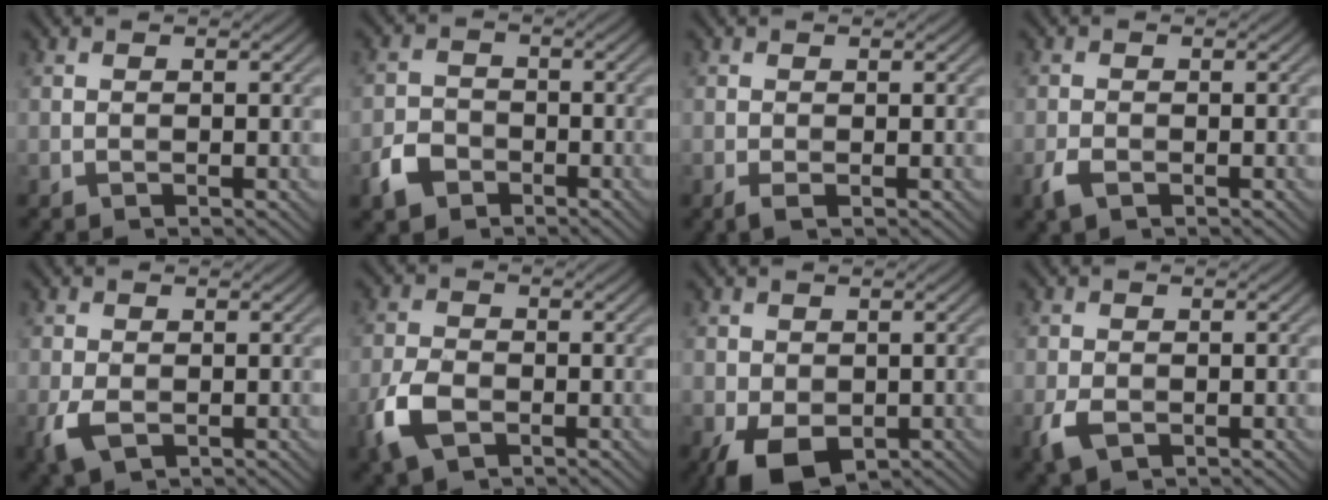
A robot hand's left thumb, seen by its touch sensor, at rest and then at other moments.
{"total": 4.3, "force": [-2.5, 3.2, 1.3], "torque": [-0.030, -0.002, -0.057]}
{"total": 1.7, "force": [-0.3, 1.1, 1.3], "torque": [-0.028, 0.001, -0.009]}
{"total": 2.7, "force": [-1.4, 1.8, 1.5], "torque": [-0.041, -0.004, -0.034]}
{"total": 4.3, "force": [-0.8, 3.2, 2.8], "torque": [-0.080, -0.005, -0.020]}
{"total": 6.1, "force": [-2.6, 4.0, 3.8], "torque": [-0.099, -0.003, -0.060]}
{"total": 5.7, "force": [-1.8, 4.0, 3.7], "torque": [-0.083, -0.008, -0.035]}
{"total": 3.8, "force": [-1.2, 2.8, 2.3], "torque": [-0.065, -0.005, -0.029]}